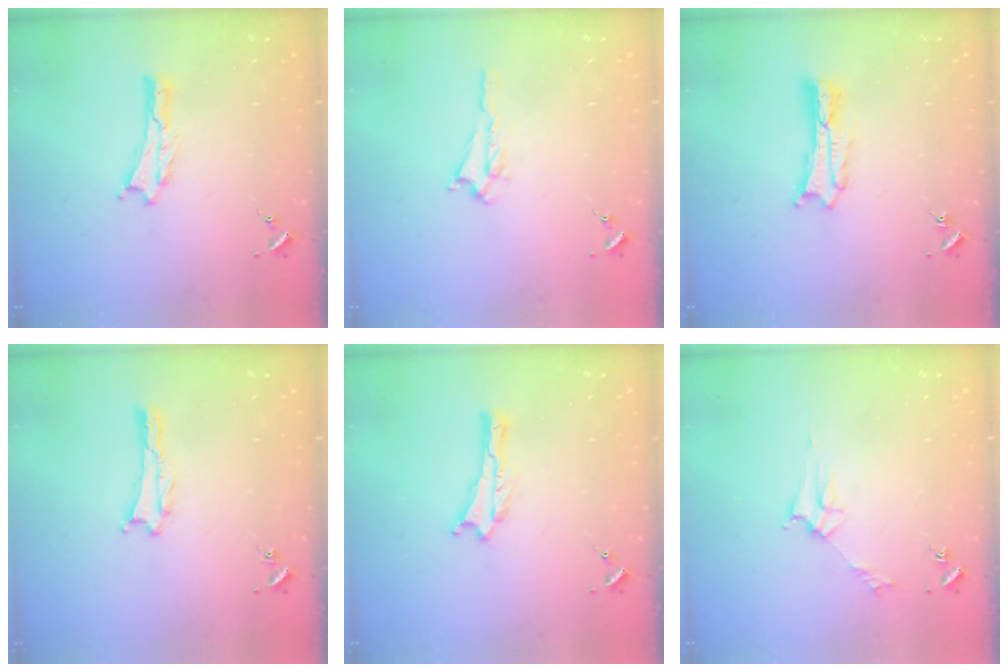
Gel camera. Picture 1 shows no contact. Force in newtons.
{"total": 0.7, "press": 0.7, "slide": 0.2}
{"total": 1.8, "press": 1.8, "slide": 0.3}
{"total": 0.0}
{"total": 0.0}
{"total": 2.8, "press": 2.8, "slide": 0.3}